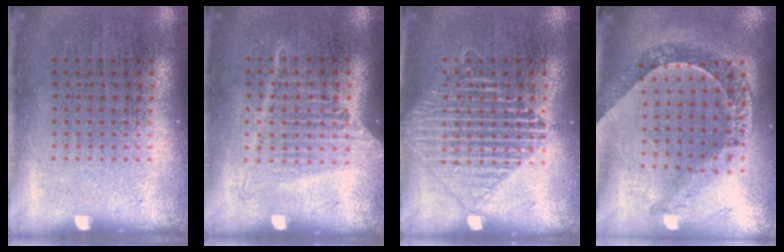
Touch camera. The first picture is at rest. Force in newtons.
{"total": 1.2, "press": 1.1, "slide": 0.5}
{"total": 2.6, "press": 2.6, "slide": 0.5}
{"total": 1.1, "press": 1.1, "slide": 0.1}